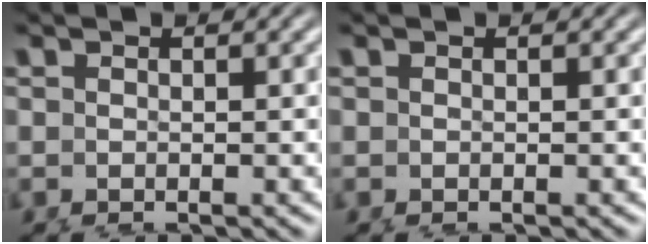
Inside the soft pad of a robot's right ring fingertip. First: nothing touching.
{"total": 0.0}